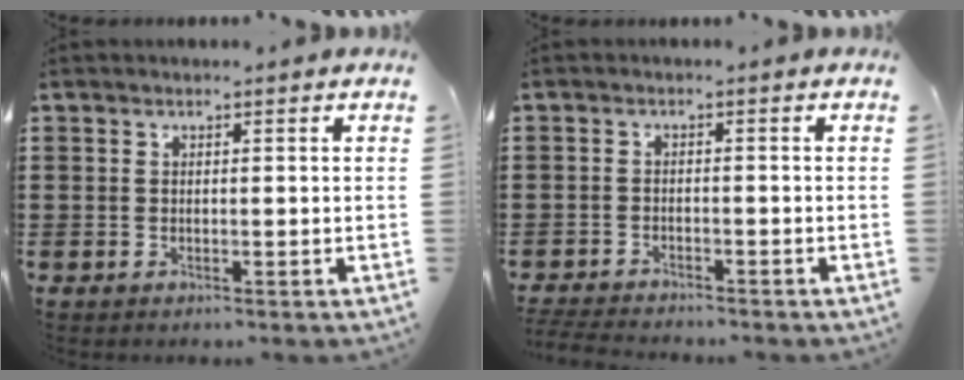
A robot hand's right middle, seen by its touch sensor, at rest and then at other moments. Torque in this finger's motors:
{"motor_torque": [0.02, -0.01, 0.00, 0.01]}